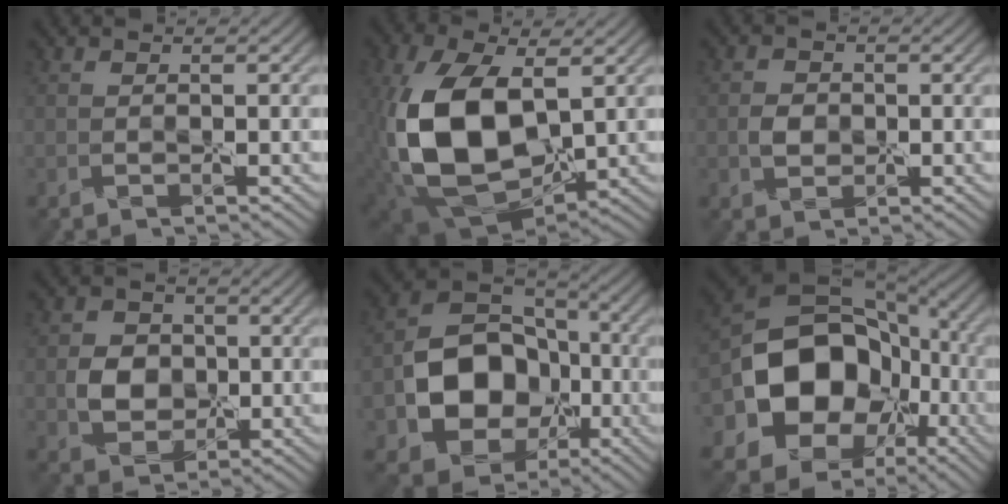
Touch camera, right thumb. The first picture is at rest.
{"total": 12.3, "force": [0.3, 7.6, 9.7], "torque": [-0.234, -0.006, 0.015]}
{"total": 1.4, "force": [0.0, 1.3, 0.4], "torque": [-0.002, 0.005, -0.006]}
{"total": 3.4, "force": [0.2, 3.2, 1.1], "torque": [-0.020, 0.006, -0.006]}
{"total": 12.7, "force": [-3.3, 10.1, 7.0], "torque": [-0.127, -0.027, -0.063]}
{"total": 15.0, "force": [-2.4, 12.1, 8.5], "torque": [-0.163, -0.017, -0.037]}